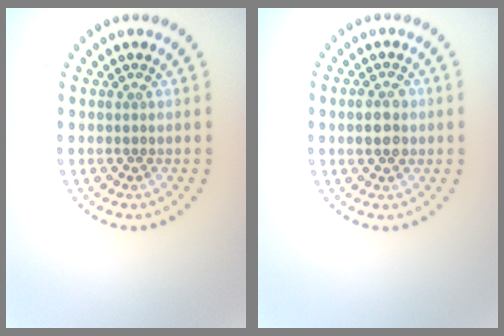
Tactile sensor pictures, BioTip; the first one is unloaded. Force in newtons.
{"total": 2.9, "press": 2.9, "slide": 0.2}